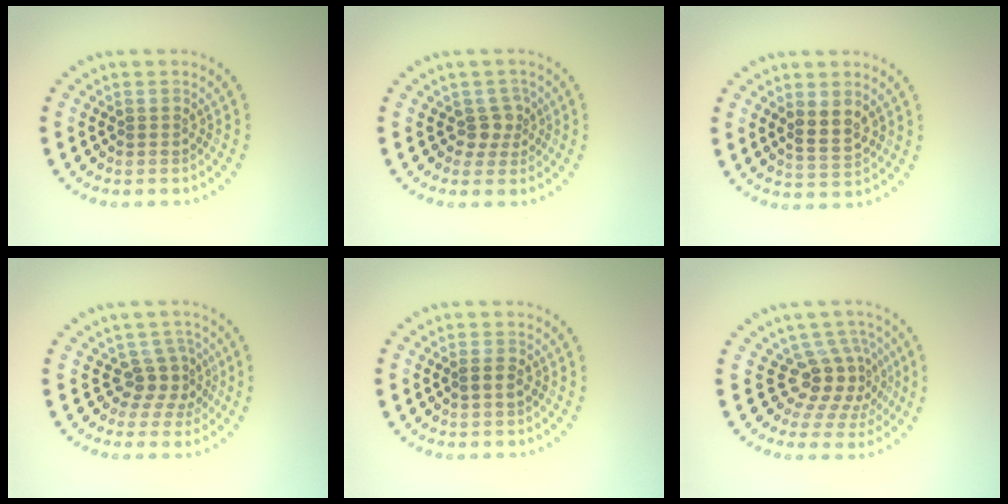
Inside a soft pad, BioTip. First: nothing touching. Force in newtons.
{"total": 1.8, "press": 1.4, "slide": 1.1}
{"total": 2.4, "press": 2.3, "slide": 0.6}
{"total": 2.7, "press": 1.9, "slide": 1.9}
{"total": 1.3, "press": 1.2, "slide": 0.4}
{"total": 4.0, "press": 2.7, "slide": 2.9}